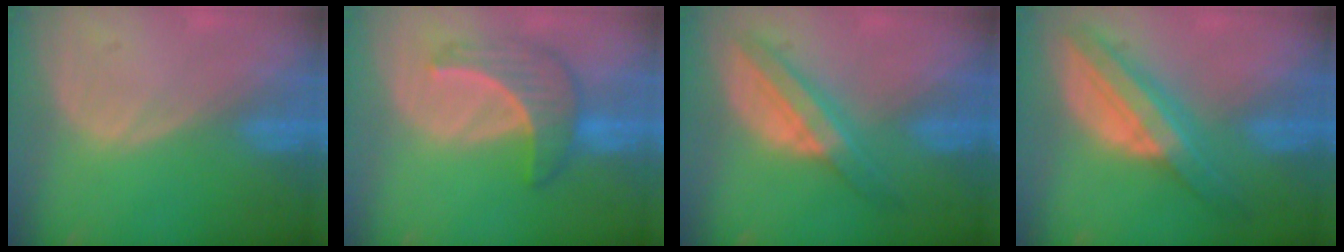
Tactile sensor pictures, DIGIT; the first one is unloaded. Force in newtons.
{"total": 6.5, "press": 6.4, "slide": 1.0}
{"total": 6.2, "press": 6.2, "slide": 0.1}
{"total": 8.5, "press": 8.5, "slide": 0.5}